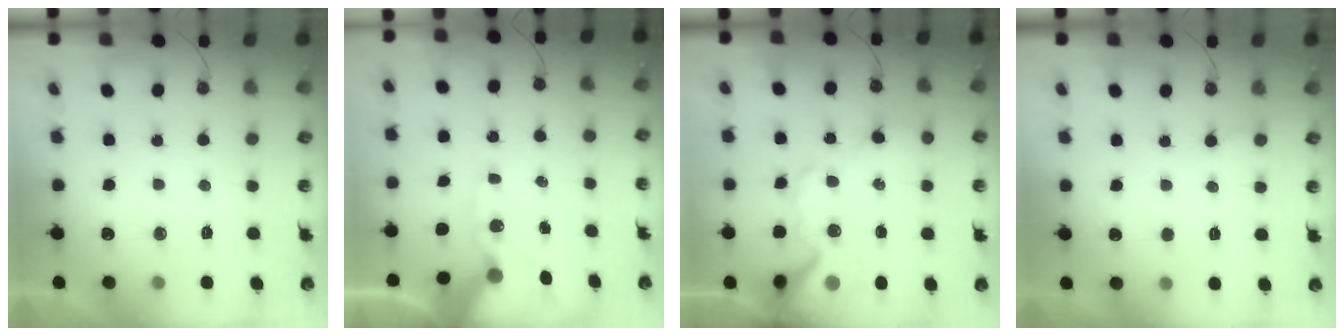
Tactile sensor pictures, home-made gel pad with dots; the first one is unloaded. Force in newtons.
{"total": 13.2, "press": 13.1, "slide": 2.0}
{"total": 17.3, "press": 17.2, "slide": 2.3}
{"total": 5.5, "press": 5.5, "slide": 0.4}